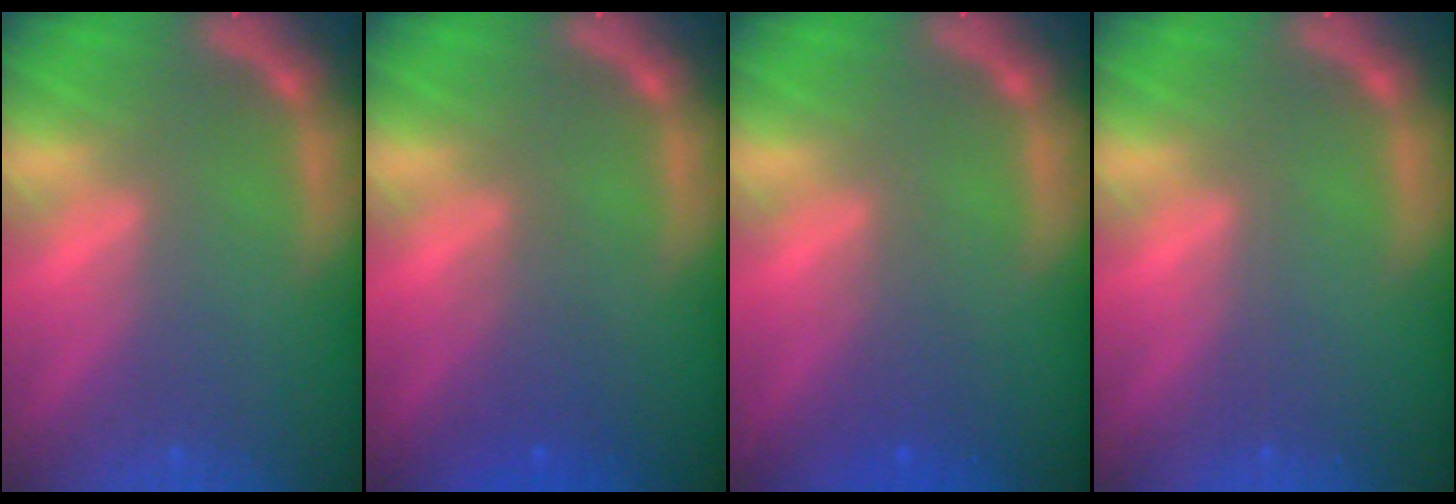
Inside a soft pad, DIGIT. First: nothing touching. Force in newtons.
{"total": 2.4}
{"total": 1.9}
{"total": 0.0}